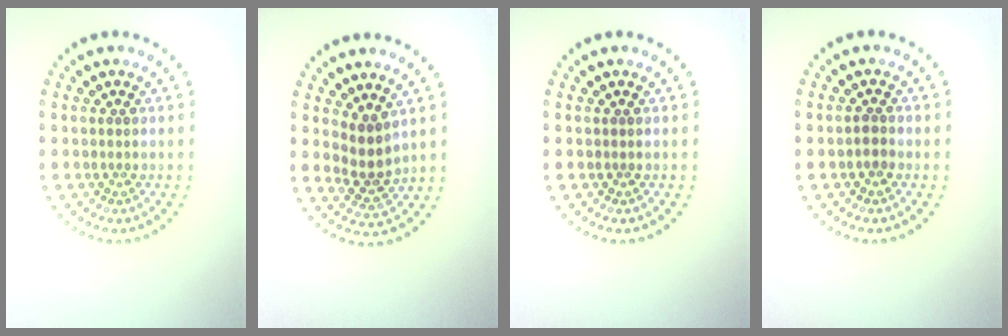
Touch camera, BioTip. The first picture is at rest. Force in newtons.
{"total": 2.5, "press": 2.0, "slide": 1.6}
{"total": 0.0}
{"total": 1.2, "press": 1.0, "slide": 0.6}